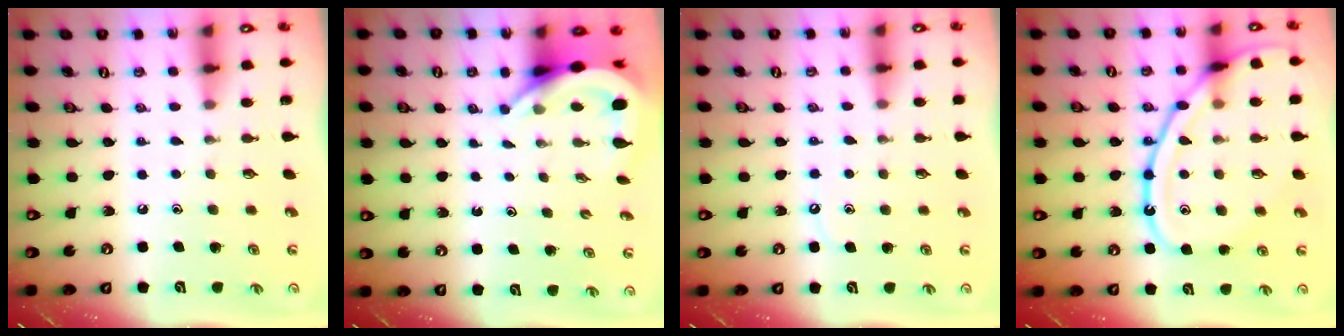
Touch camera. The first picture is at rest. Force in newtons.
{"total": 6.2, "press": 6.1, "slide": 0.7}
{"total": 4.5, "press": 4.4, "slide": 0.4}
{"total": 19.0, "press": 18.9, "slide": 1.7}